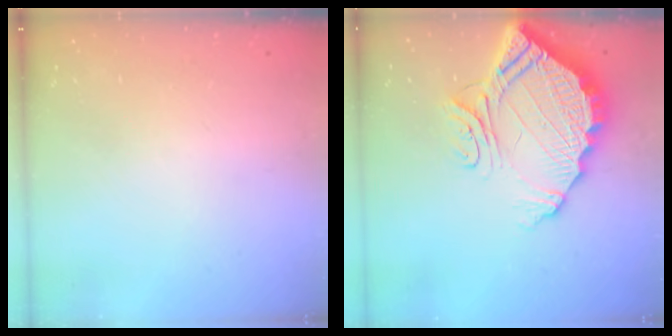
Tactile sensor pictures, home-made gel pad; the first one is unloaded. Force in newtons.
{"total": 17.1, "press": 17.0, "slide": 1.5}